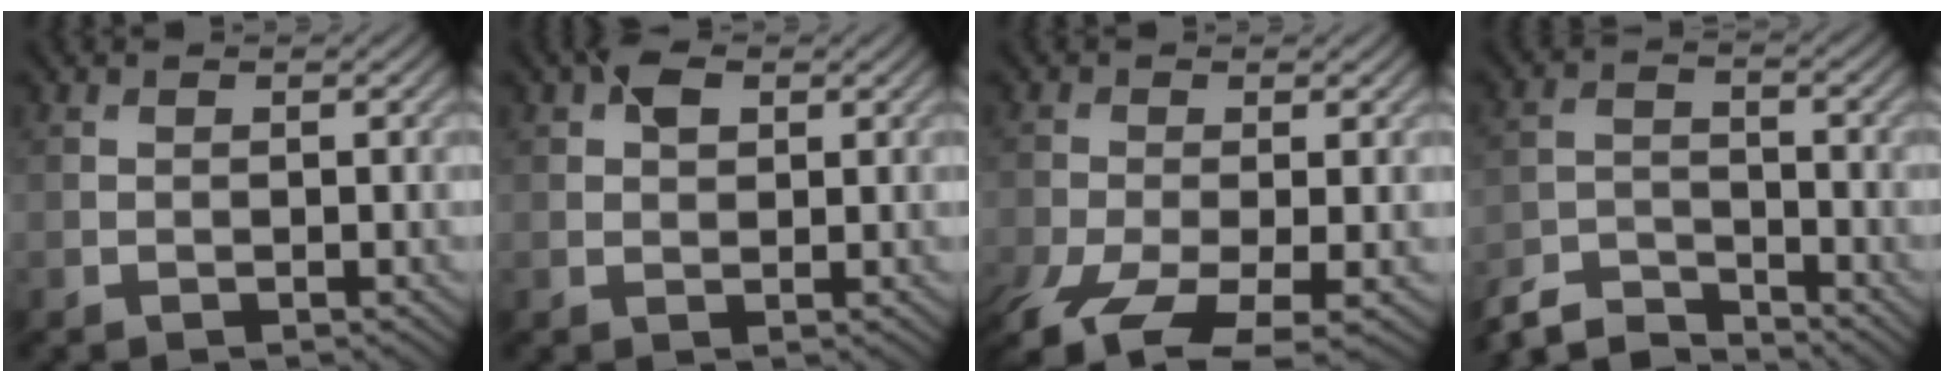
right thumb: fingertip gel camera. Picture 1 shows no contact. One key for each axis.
{"total": 2.7, "fx": 1.2, "fy": 1.6, "fz": 1.7, "tx": -0.031, "ty": 0.006, "tz": 0.018}
{"total": 8.6, "fx": -4.5, "fy": 3.8, "fz": 6.2, "tx": -0.144, "ty": -0.032, "tz": -0.076}
{"total": 6.8, "fx": -6.5, "fy": 1.3, "fz": 1.8, "tx": -0.042, "ty": -0.011, "tz": -0.132}